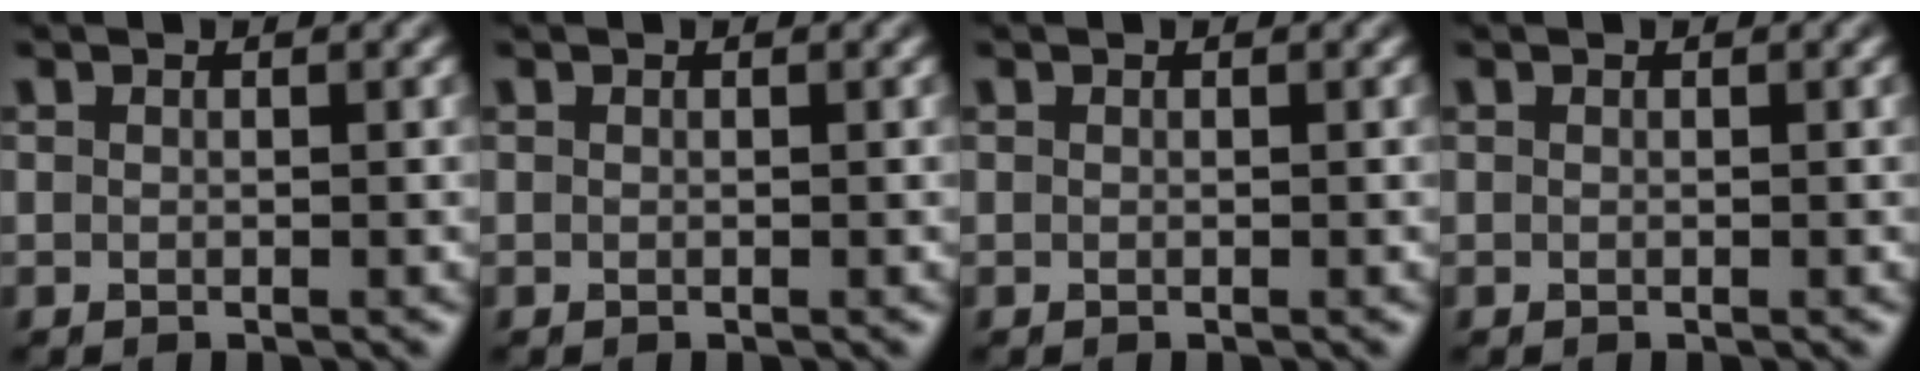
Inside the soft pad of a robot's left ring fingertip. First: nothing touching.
{"total": 0.0}
{"total": 0.0}
{"total": 0.0}